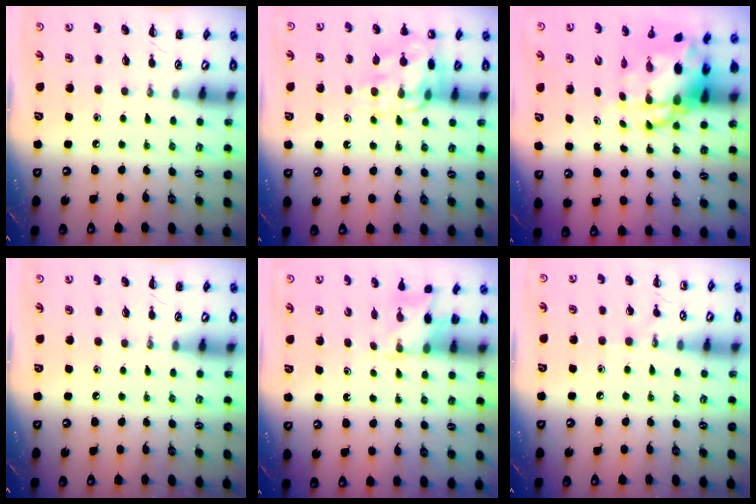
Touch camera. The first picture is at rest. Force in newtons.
{"total": 12.3, "press": 12.1, "slide": 2.2}
{"total": 8.4, "press": 8.1, "slide": 2.1}
{"total": 0.0}
{"total": 2.6, "press": 2.5, "slide": 0.6}
{"total": 6.4, "press": 6.2, "slide": 1.6}